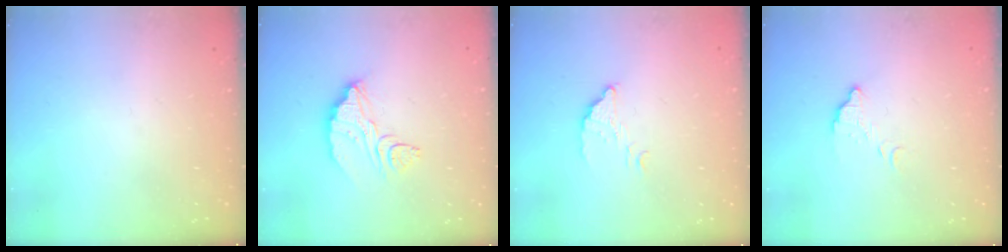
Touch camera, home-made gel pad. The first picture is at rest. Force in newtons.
{"total": 10.1, "press": 10.1, "slide": 0.7}
{"total": 3.3, "press": 3.3, "slide": 0.1}
{"total": 6.0, "press": 6.0, "slide": 0.4}